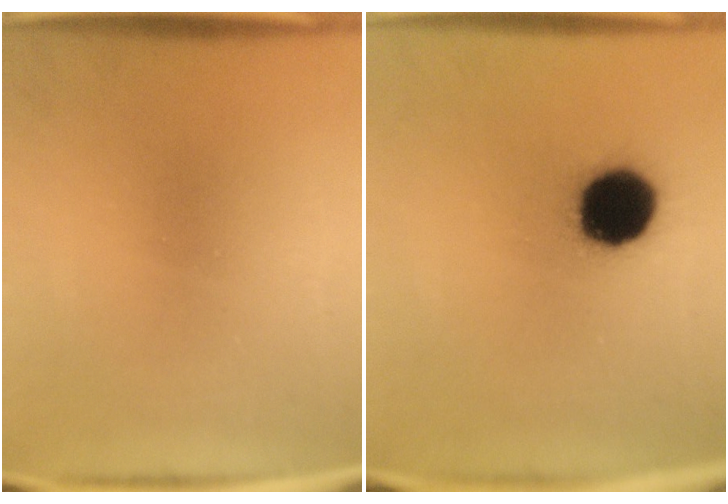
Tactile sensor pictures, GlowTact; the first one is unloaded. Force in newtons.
{"total": 13.5}